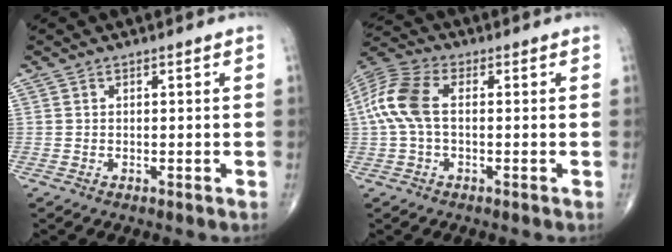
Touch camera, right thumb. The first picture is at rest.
{"total": 10.0, "force": [0.5, 5.6, 8.3], "torque": [-0.199, 0.027, 0.004]}